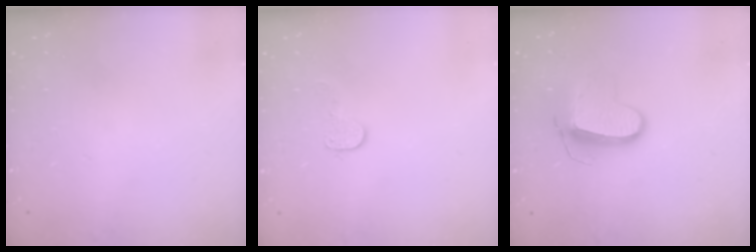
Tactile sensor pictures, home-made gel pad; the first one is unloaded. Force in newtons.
{"total": 6.4, "press": 6.4, "slide": 0.4}
{"total": 9.5, "press": 9.5, "slide": 0.2}